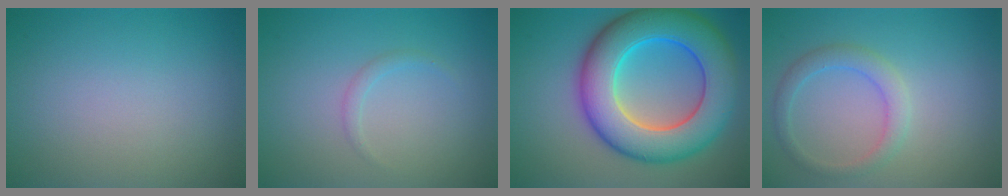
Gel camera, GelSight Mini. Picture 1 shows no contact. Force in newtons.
{"total": 0.9, "press": 0.9, "slide": 0.0}
{"total": 11.8, "press": 11.8, "slide": 0.4}
{"total": 2.3, "press": 2.3, "slide": 0.2}